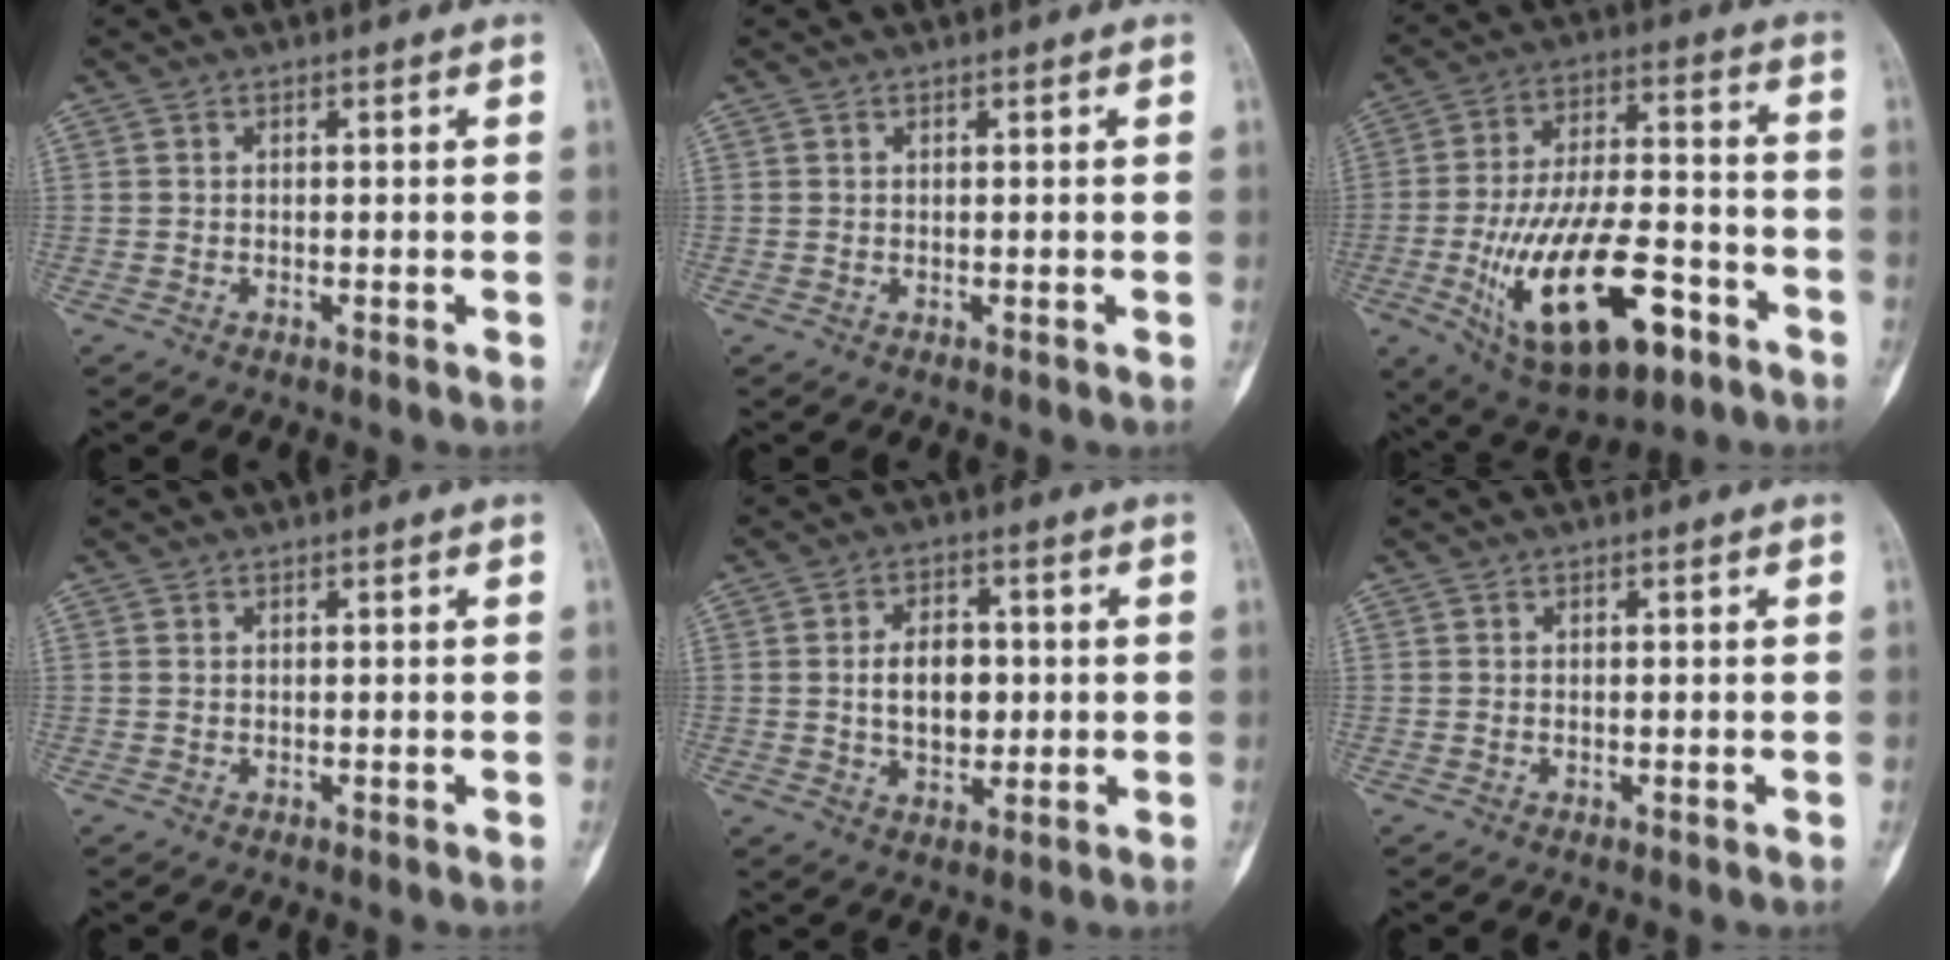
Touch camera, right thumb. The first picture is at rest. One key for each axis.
{"total": 0.0}
{"total": 22.6, "fx": -8.9, "fy": 10.2, "fz": 18.1, "tx": -0.311, "ty": 0.037, "tz": -0.133}
{"total": 0.0}
{"total": 8.1, "fx": 0.2, "fy": 5.4, "fz": 6.0, "tx": -0.074, "ty": 0.004, "tz": 0.006}
{"total": 0.0}